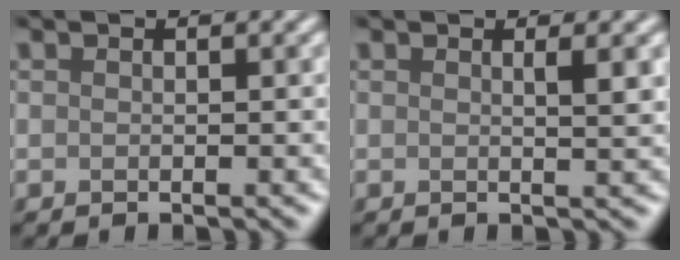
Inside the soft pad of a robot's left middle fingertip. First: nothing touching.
{"total": 1.7, "force": [0.5, 0.4, 1.6], "torque": [-0.018, 0.000, 0.004]}